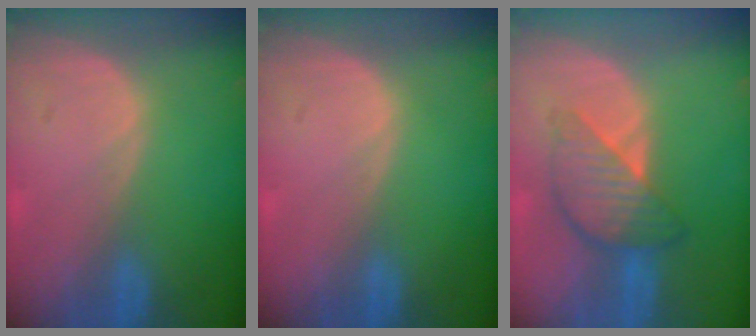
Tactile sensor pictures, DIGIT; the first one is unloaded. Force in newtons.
{"total": 0.0}
{"total": 6.4, "press": 6.4, "slide": 0.3}